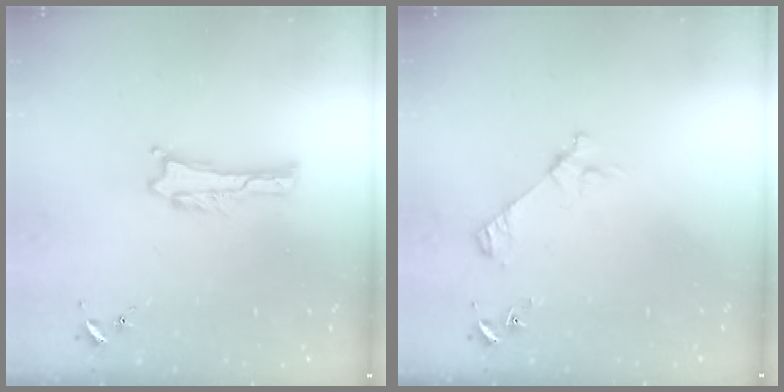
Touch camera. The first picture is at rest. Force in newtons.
{"total": 3.3, "press": 3.3, "slide": 0.3}